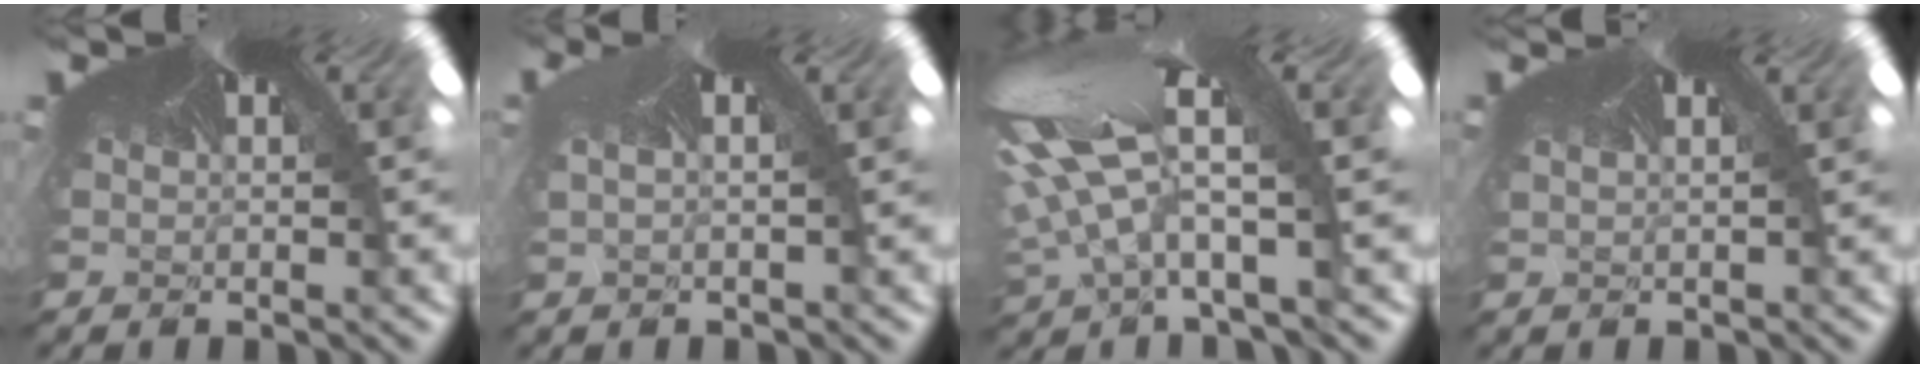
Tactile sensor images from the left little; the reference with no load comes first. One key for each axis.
{"total": 0.8, "fx": -0.8, "fy": -0.2, "fz": 0.1, "tx": -0.020, "ty": 0.012, "tz": -0.006}
{"total": 5.4, "fx": -4.3, "fy": -2.5, "fz": 2.2, "tx": -0.123, "ty": -0.058, "tz": -0.041}
{"total": 0.8, "fx": -0.1, "fy": -0.4, "fz": -0.7, "tx": 0.000, "ty": 0.008, "tz": -0.010}